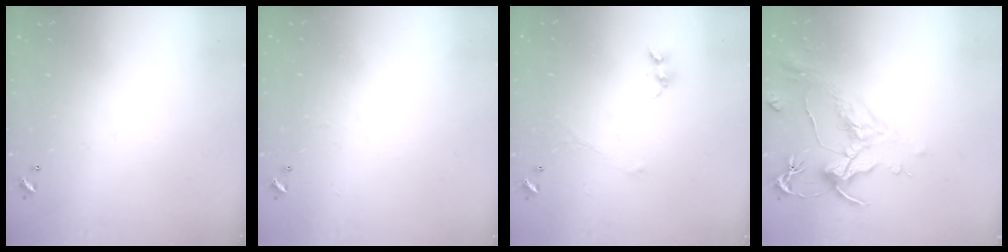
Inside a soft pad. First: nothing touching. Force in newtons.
{"total": 2.6, "press": 2.6, "slide": 0.4}
{"total": 0.0}
{"total": 1.6, "press": 0.8, "slide": 1.5}